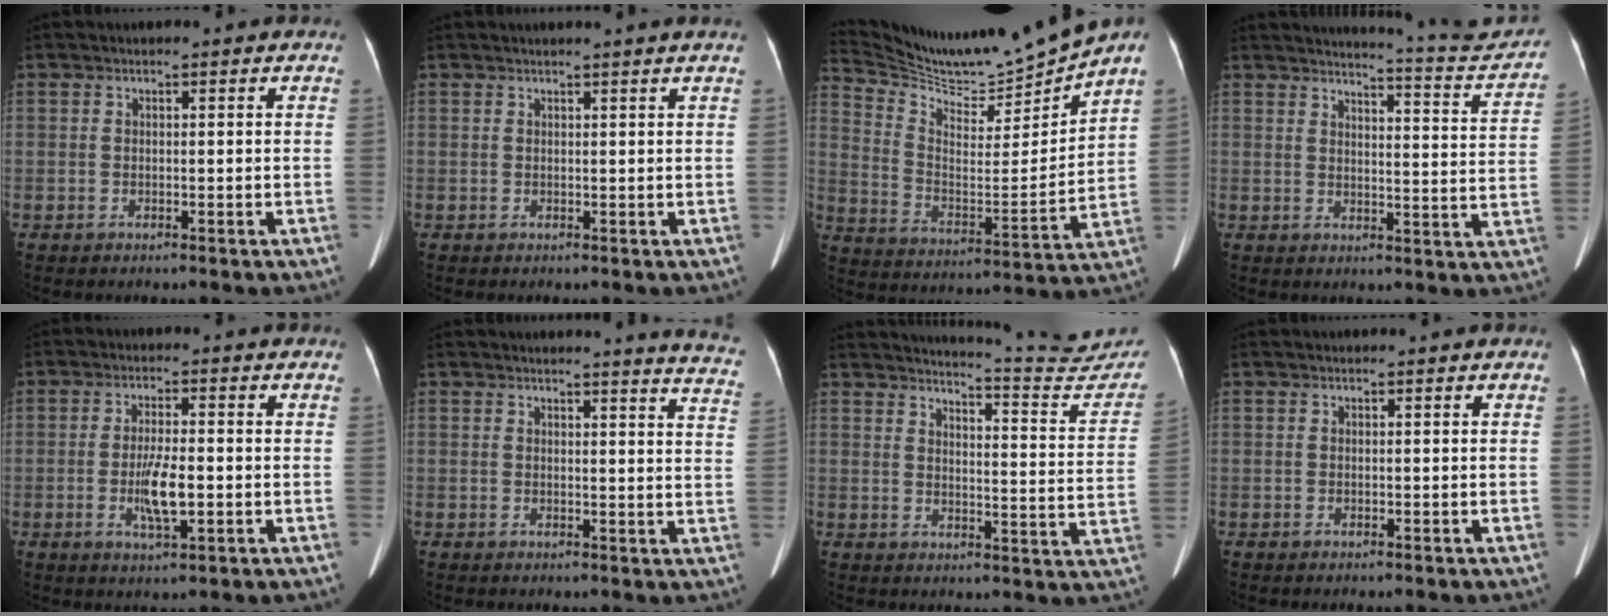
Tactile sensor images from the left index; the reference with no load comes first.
{"total": 2.2, "force": [1.9, -0.7, 0.8], "torque": [-0.019, 0.002, 0.027]}
{"total": 13.0, "force": [12.7, -1.6, 1.9], "torque": [-0.052, -0.035, 0.233]}
{"total": 13.4, "force": [13.1, -0.6, 2.5], "torque": [-0.031, -0.063, 0.149]}
{"total": 5.8, "force": [-1.3, 1.1, 5.6], "torque": [-0.109, -0.007, -0.020]}
{"total": 11.0, "force": [10.6, -0.3, 2.7], "torque": [-0.013, -0.084, 0.083]}
{"total": 16.7, "force": [16.4, -0.2, 3.3], "torque": [-0.044, -0.092, 0.184]}
{"total": 0.0}